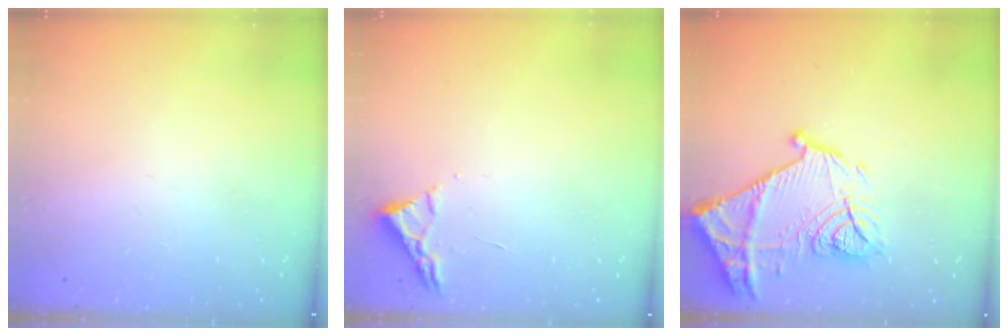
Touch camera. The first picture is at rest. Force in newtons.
{"total": 3.0, "press": 2.9, "slide": 0.4}
{"total": 18.1, "press": 18.0, "slide": 1.6}